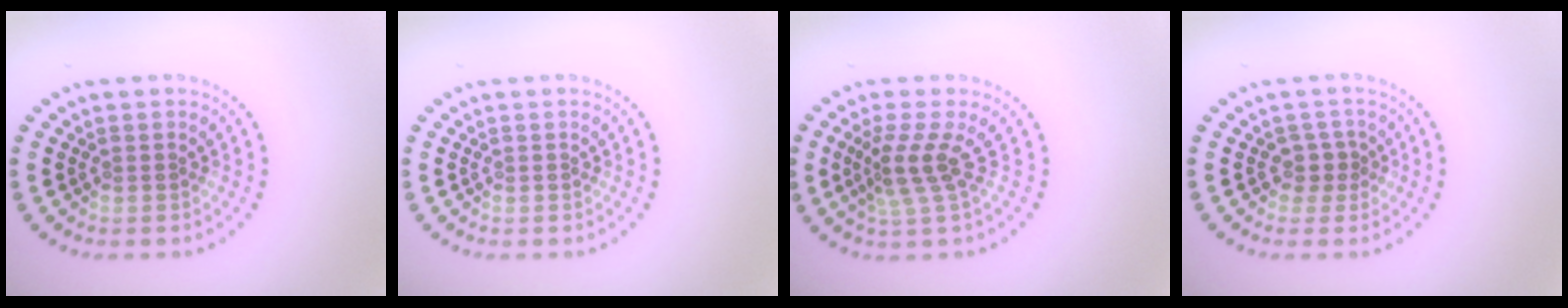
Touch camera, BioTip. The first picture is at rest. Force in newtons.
{"total": 0.0}
{"total": 2.9, "press": 2.0, "slide": 2.2}
{"total": 1.6, "press": 1.2, "slide": 1.1}